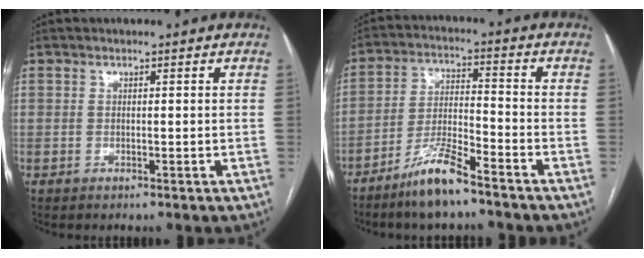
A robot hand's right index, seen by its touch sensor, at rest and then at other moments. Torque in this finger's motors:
{"motor_torque": [0.73, -0.44, 0.40, 0.09]}